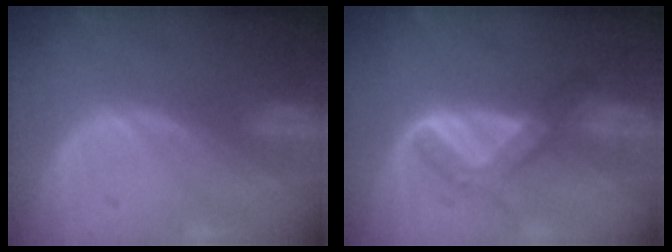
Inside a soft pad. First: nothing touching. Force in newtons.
{"total": 5.8, "press": 5.2, "slide": 2.5}